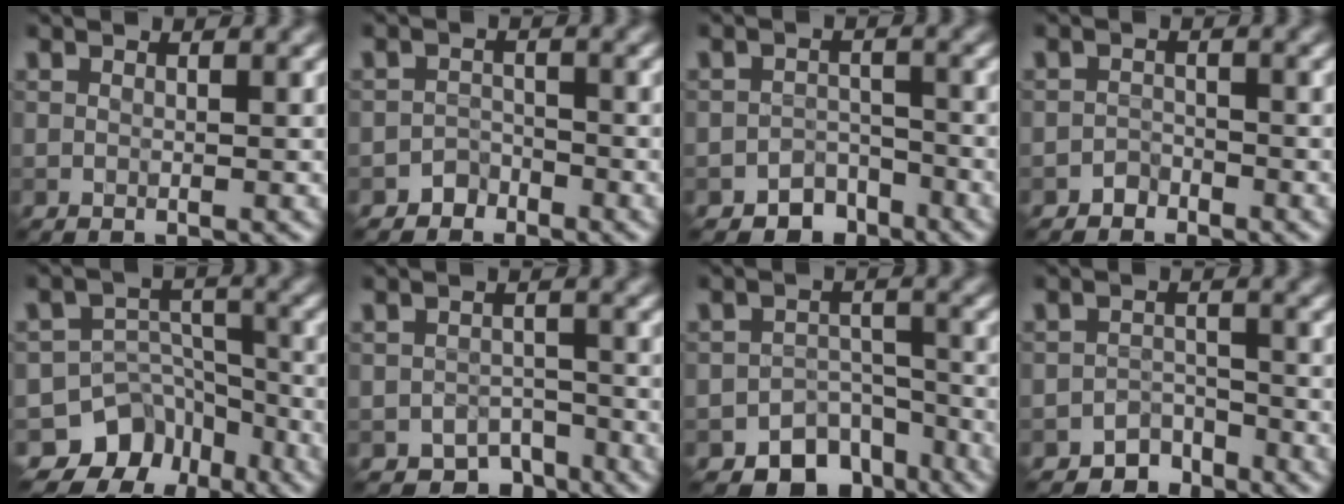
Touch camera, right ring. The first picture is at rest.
{"total": 1.5, "force": [-1.2, 0.9, -0.1], "torque": [0.010, 0.009, -0.022]}
{"total": 2.7, "force": [-2.1, 1.7, 0.5], "torque": [0.006, 0.004, -0.035]}
{"total": 1.2, "force": [-1.0, 0.6, 0.0], "torque": [0.006, 0.007, -0.018]}
{"total": 7.5, "force": [-5.1, 5.4, 1.3], "torque": [0.003, 0.002, -0.080]}
{"total": 3.3, "force": [-2.4, 1.9, 1.0], "torque": [-0.005, -0.004, -0.037]}
{"total": 6.6, "force": [-4.8, 4.1, 1.8], "torque": [-0.001, -0.007, -0.065]}
{"total": 2.4, "force": [-2.1, 1.2, 0.1], "torque": [0.015, 0.008, -0.037]}